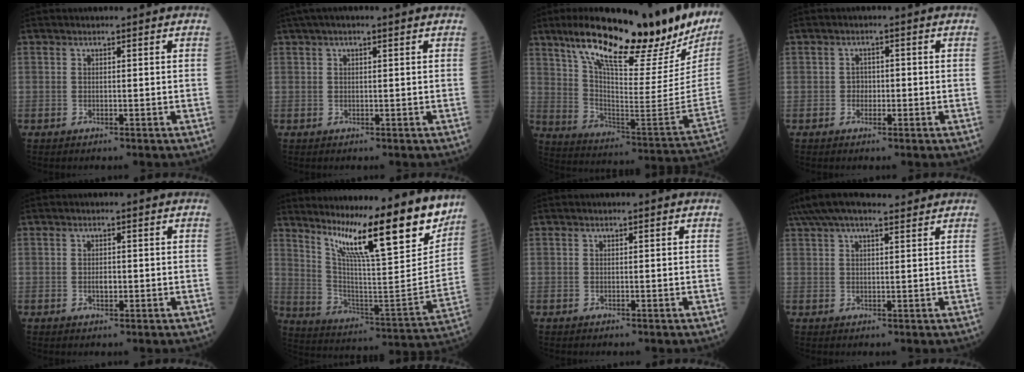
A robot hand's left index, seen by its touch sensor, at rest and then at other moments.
{"total": 3.0, "force": [1.8, 0.4, 2.3], "torque": [-0.049, 0.024, 0.031]}
{"total": 28.4, "force": [21.4, 5.5, 17.9], "torque": [-0.290, -0.033, 0.309]}
{"total": 1.6, "force": [-0.4, 1.3, 0.8], "torque": [-0.008, 0.006, -0.007]}
{"total": 1.3, "force": [-0.2, 0.8, 1.1], "torque": [-0.022, 0.000, -0.001]}
{"total": 20.9, "force": [16.5, 1.6, 12.7], "torque": [-0.206, -0.033, 0.256]}
{"total": 0.0}
{"total": 12.0, "force": [10.3, 2.0, 5.7], "torque": [-0.105, 0.052, 0.163]}